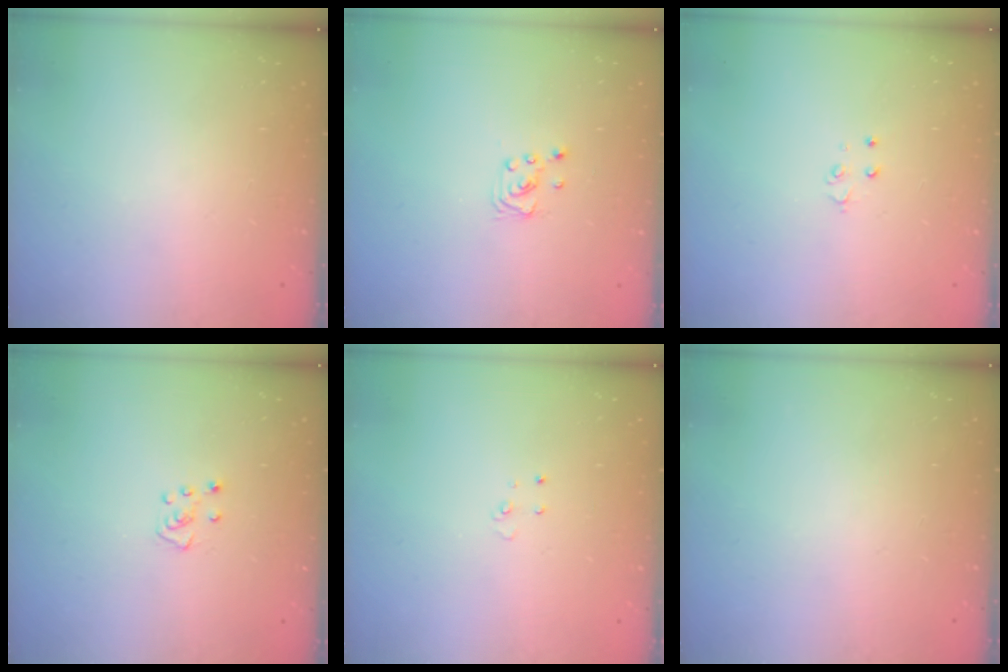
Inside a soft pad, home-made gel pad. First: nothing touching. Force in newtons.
{"total": 2.1, "press": 2.1, "slide": 0.2}
{"total": 2.8, "press": 2.8, "slide": 0.3}
{"total": 3.7, "press": 3.6, "slide": 0.4}
{"total": 2.7, "press": 2.7, "slide": 0.2}
{"total": 0.0}